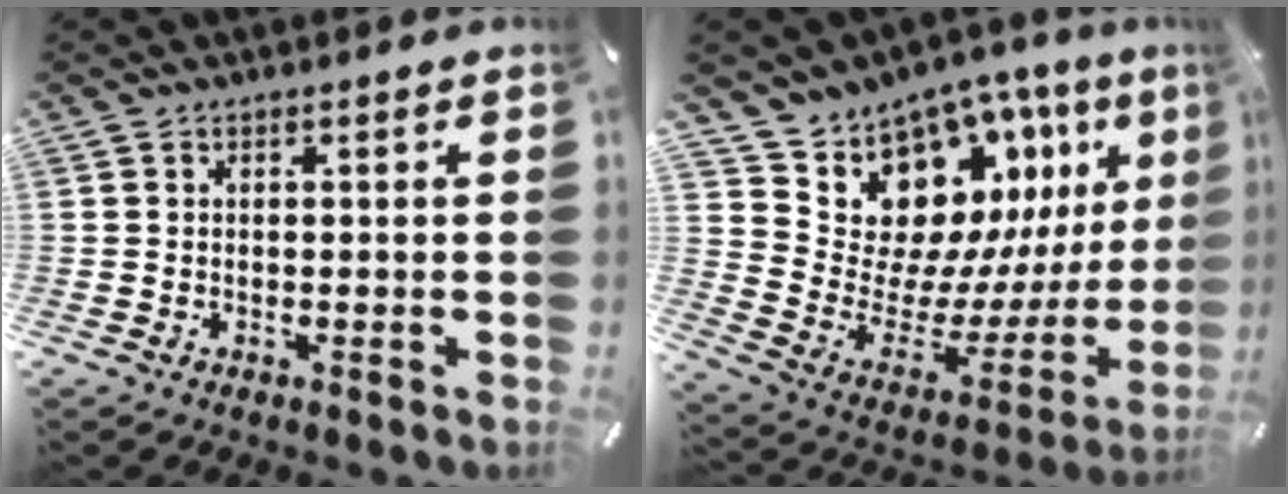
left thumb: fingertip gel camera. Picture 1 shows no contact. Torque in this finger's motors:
{"motor_torque": [3.05, 1.96, 1.39, -1.38, 0.12]}